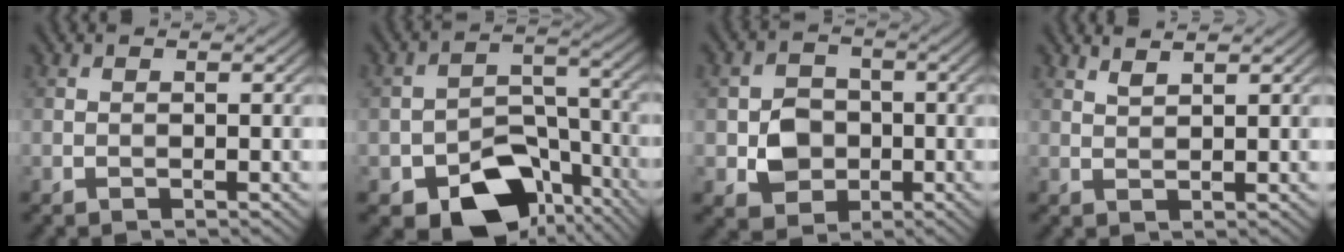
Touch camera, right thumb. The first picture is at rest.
{"total": 12.1, "force": [-7.3, 7.1, 6.5], "torque": [-0.102, -0.022, -0.116]}
{"total": 5.1, "force": [-1.0, 4.4, 2.3], "torque": [-0.045, -0.004, -0.025]}
{"total": 1.7, "force": [1.4, 0.0, 0.9], "torque": [-0.020, 0.002, 0.030]}